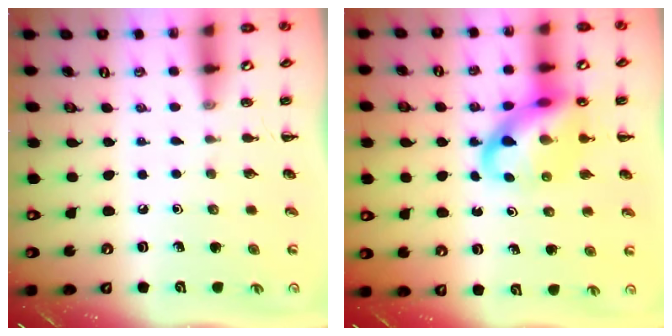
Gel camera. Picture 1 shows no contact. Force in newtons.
{"total": 13.8, "press": 13.3, "slide": 3.6}